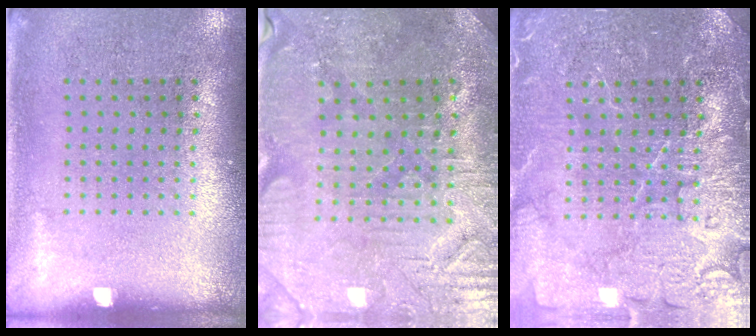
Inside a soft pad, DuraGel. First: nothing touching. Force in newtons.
{"total": 1.7, "press": 1.6, "slide": 0.5}
{"total": 4.5, "press": 4.4, "slide": 0.6}